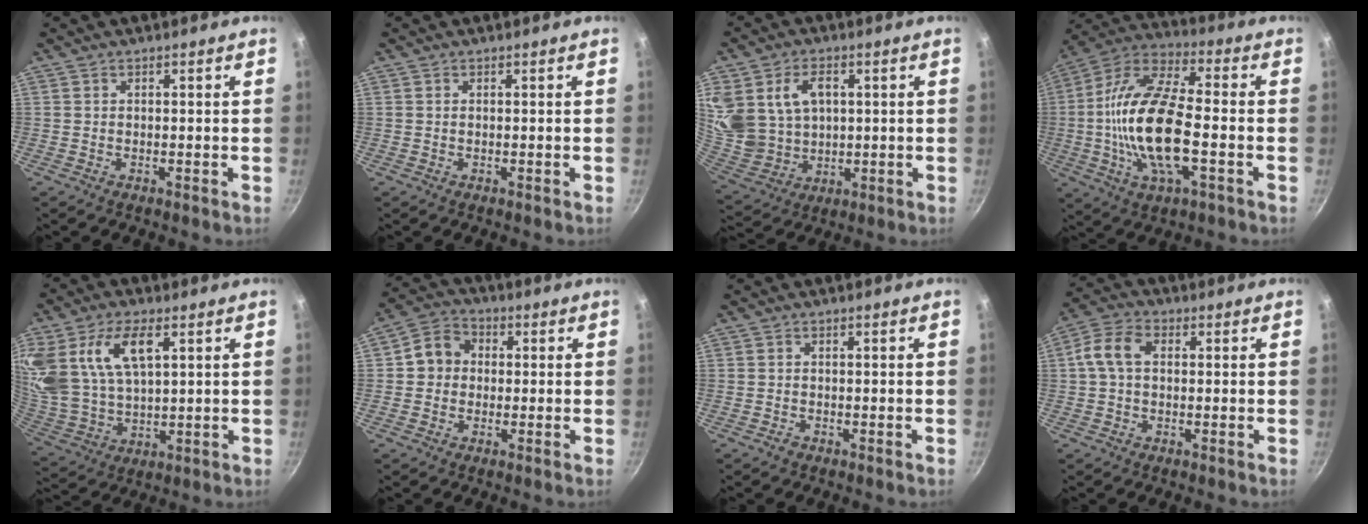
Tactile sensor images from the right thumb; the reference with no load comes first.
{"total": 0.0}
{"total": 17.7, "force": [4.4, 13.2, 11.0], "torque": [-0.243, 0.007, 0.107]}
{"total": 20.5, "force": [-2.8, 8.3, 18.5], "torque": [-0.373, 0.024, -0.050]}
{"total": 19.2, "force": [7.0, 10.2, 14.6], "torque": [-0.323, -0.004, 0.143]}
{"total": 7.0, "force": [0.2, 6.1, 3.3], "torque": [-0.039, 0.022, -0.009]}
{"total": 0.8, "force": [-0.5, 0.5, 0.3], "torque": [-0.005, 0.001, -0.013]}
{"total": 7.0, "force": [0.9, 4.6, 5.2], "torque": [-0.105, 0.024, 0.011]}